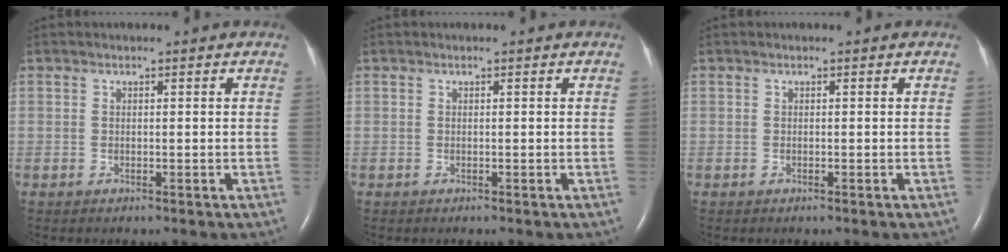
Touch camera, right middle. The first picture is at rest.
{"total": 0.0}
{"total": 0.0}